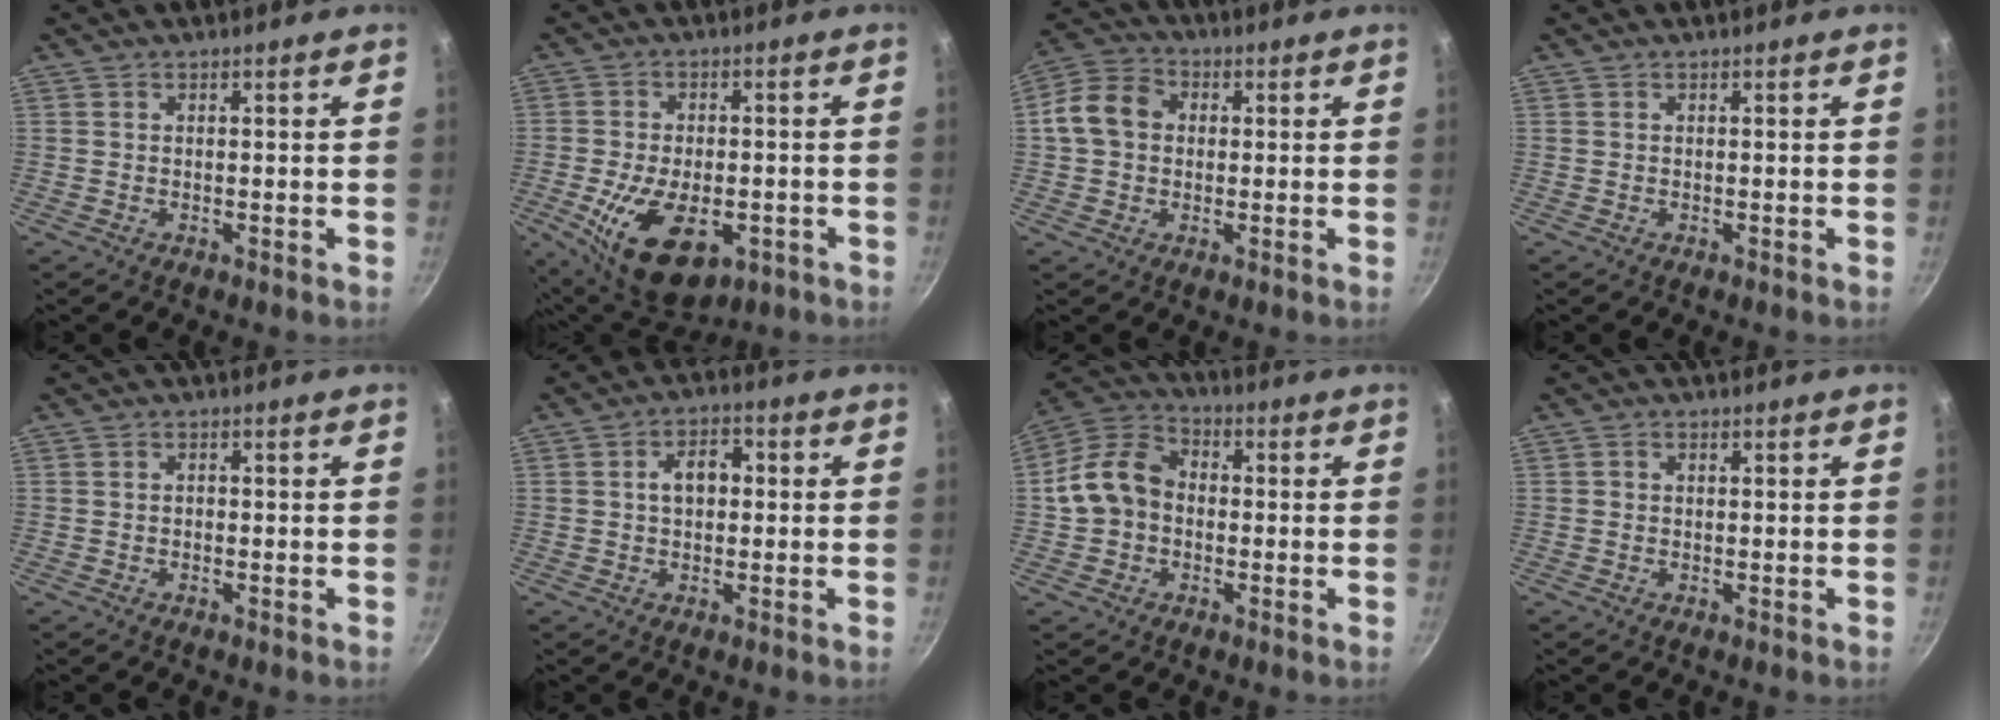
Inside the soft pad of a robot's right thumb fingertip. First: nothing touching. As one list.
[{"total": 15.5, "force": [-5.4, 8.7, 11.6], "torque": [-0.201, 0.003, -0.069]}, {"total": 9.1, "force": [0.8, 7.2, 5.4], "torque": [-0.097, 0.026, 0.005]}, {"total": 0.0}, {"total": 0.7, "force": [-0.2, 0.6, 0.3], "torque": [0.000, 0.003, -0.005]}, {"total": 5.7, "force": [0.6, 3.8, 4.2], "torque": [-0.060, 0.017, 0.004]}, {"total": 11.2, "force": [-0.5, 8.8, 6.9], "torque": [-0.121, 0.035, -0.021]}, {"total": 0.9, "force": [0.1, 0.8, 0.4], "torque": [-0.002, 0.002, -0.001]}]